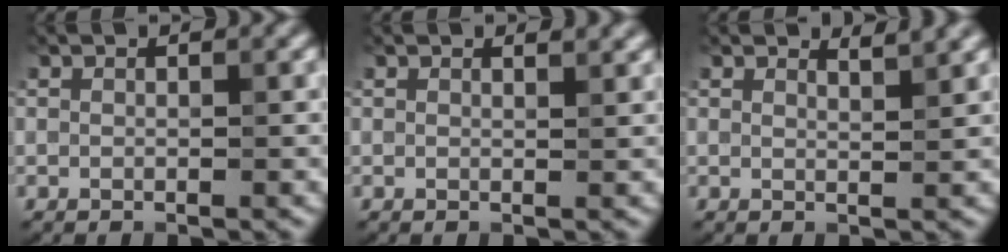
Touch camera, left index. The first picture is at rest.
{"total": 1.1, "force": [1.0, 0.3, 0.4], "torque": [-0.006, 0.000, 0.012]}
{"total": 1.8, "force": [1.7, 0.2, 0.4], "torque": [-0.001, 0.000, 0.018]}